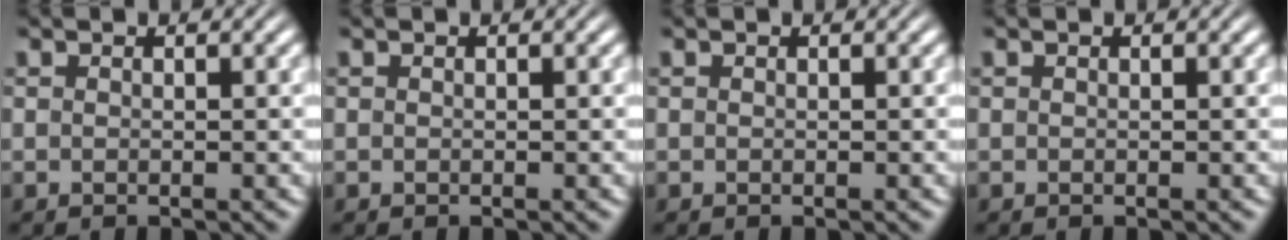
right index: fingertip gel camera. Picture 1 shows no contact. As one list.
[{"total": 0.0}, {"total": 0.0}, {"total": 0.0}]